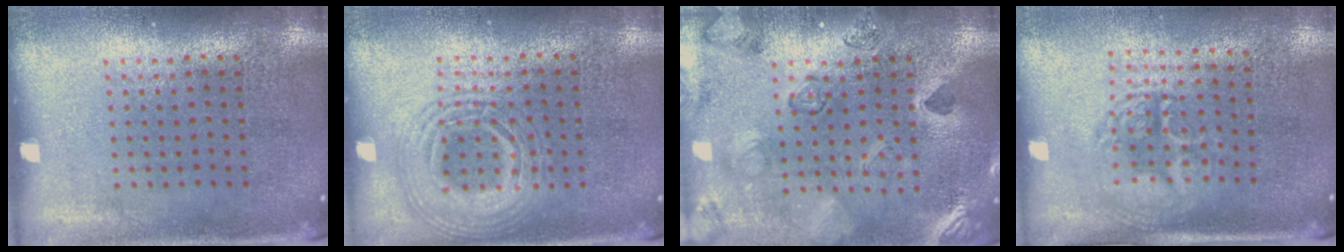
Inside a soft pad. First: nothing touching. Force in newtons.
{"total": 1.7, "press": 1.7, "slide": 0.1}
{"total": 2.5, "press": 2.4, "slide": 0.5}
{"total": 1.6, "press": 1.4, "slide": 0.8}